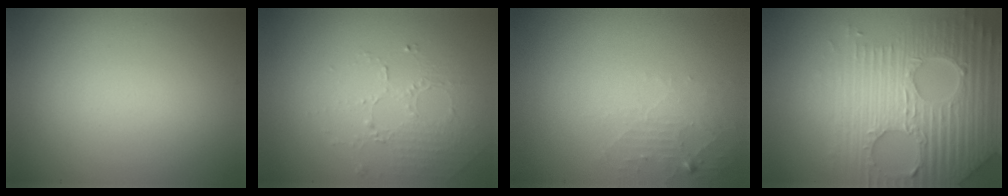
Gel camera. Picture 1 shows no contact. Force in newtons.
{"total": 1.7, "press": 1.2, "slide": 1.2}
{"total": 1.9, "press": 1.9, "slide": 0.3}
{"total": 7.1, "press": 6.8, "slide": 1.8}